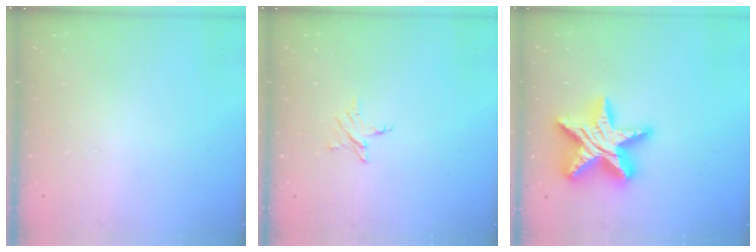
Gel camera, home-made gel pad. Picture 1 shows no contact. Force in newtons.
{"total": 3.6, "press": 3.6, "slide": 0.2}
{"total": 20.3, "press": 20.2, "slide": 1.8}